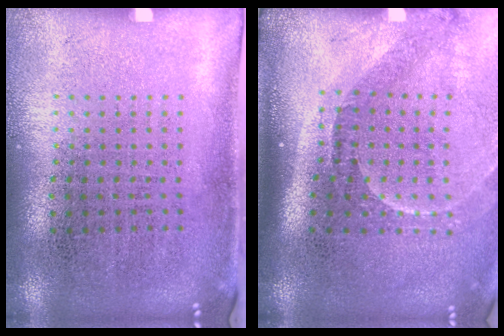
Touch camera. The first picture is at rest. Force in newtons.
{"total": 2.2, "press": 1.5, "slide": 1.6}